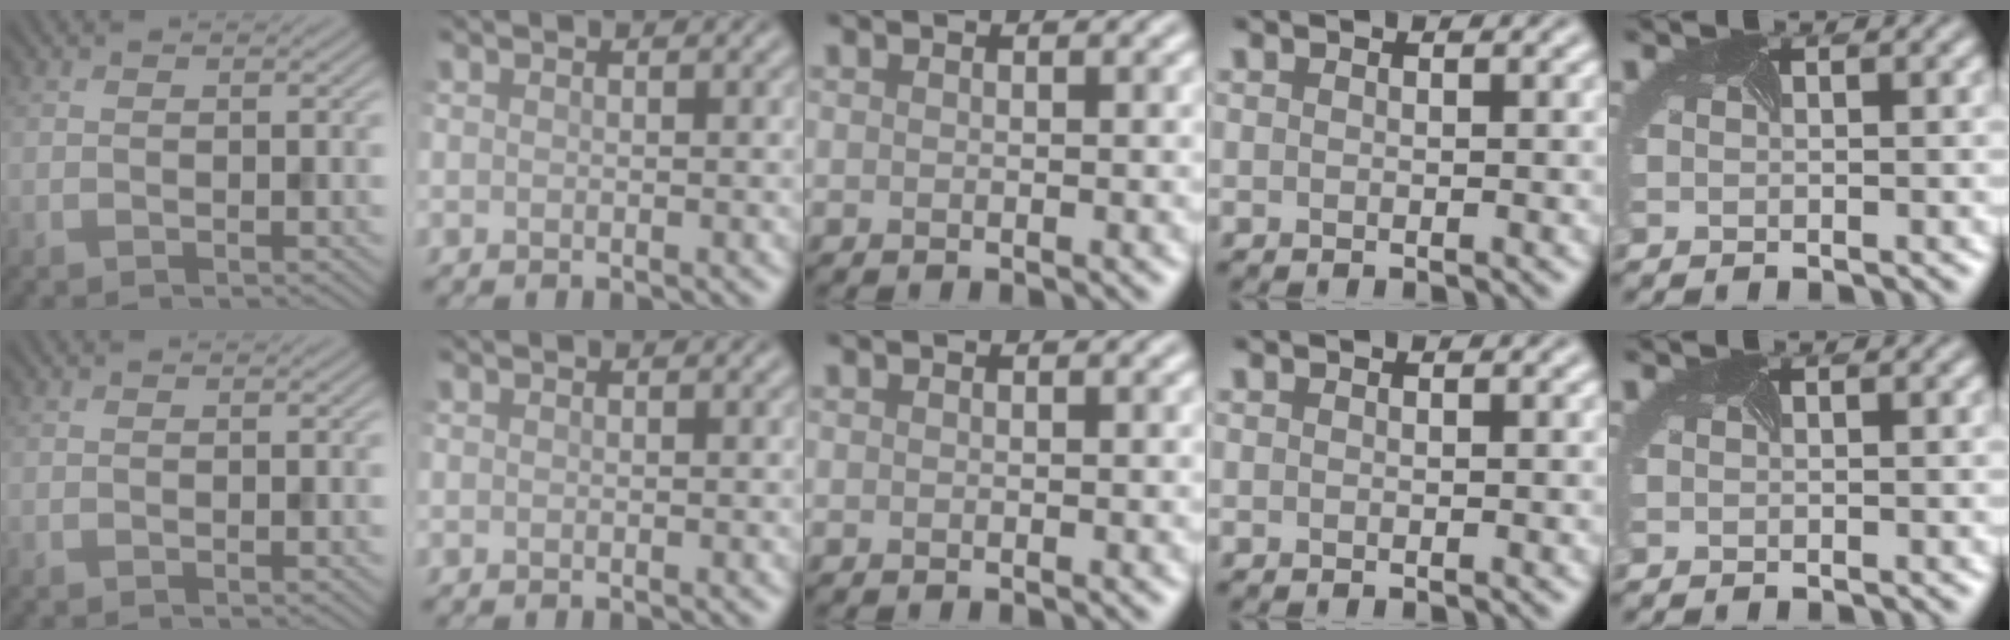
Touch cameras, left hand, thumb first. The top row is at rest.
{}